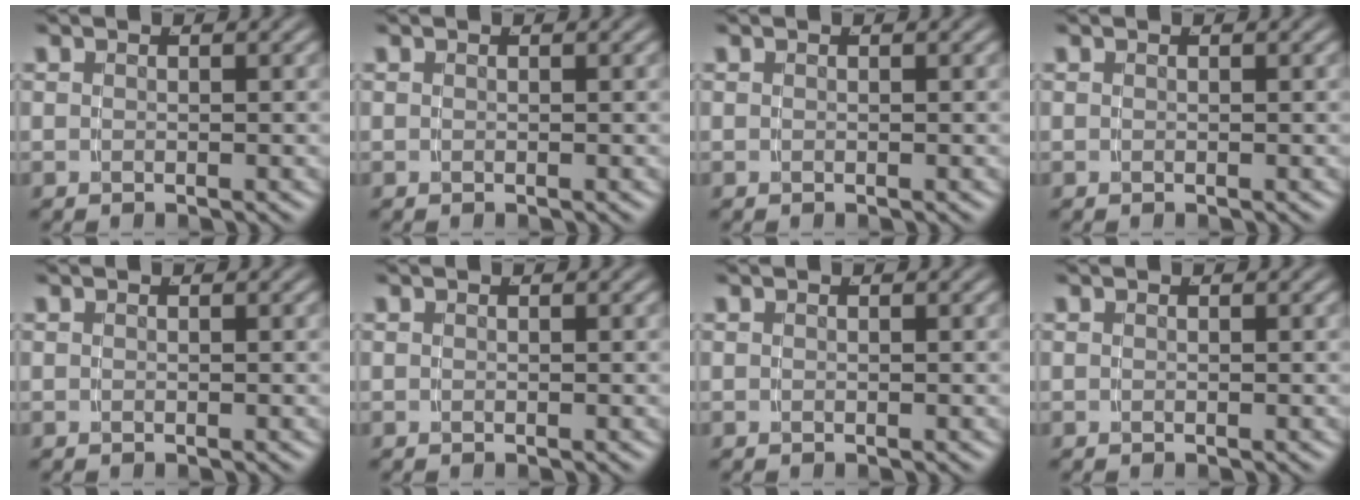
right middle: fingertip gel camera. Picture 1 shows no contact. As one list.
[{"total": 0.0}, {"total": 0.0}, {"total": 0.0}, {"total": 0.0}, {"total": 0.0}, {"total": 0.0}, {"total": 0.0}]